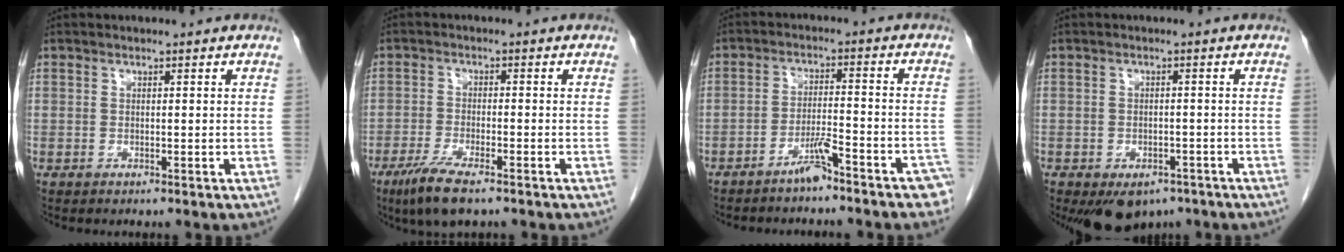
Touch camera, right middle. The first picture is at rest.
{"total": 7.0, "force": [-4.8, 1.1, 5.0], "torque": [-0.101, -0.019, -0.080]}
{"total": 5.8, "force": [-4.6, 0.7, 3.5], "torque": [-0.046, 0.015, -0.072]}
{"total": 6.9, "force": [-4.8, 3.9, 3.1], "torque": [-0.040, -0.003, -0.065]}